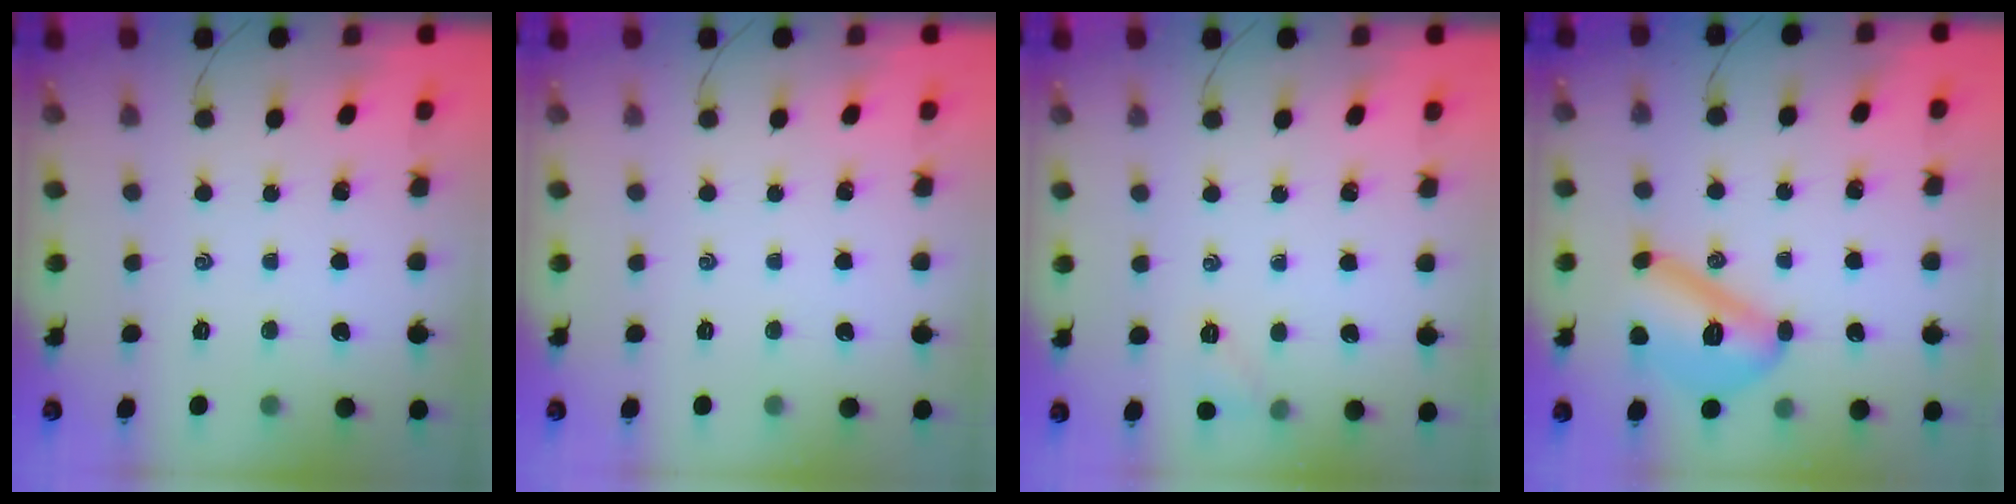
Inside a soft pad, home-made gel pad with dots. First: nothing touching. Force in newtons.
{"total": 0.0}
{"total": 5.9, "press": 5.7, "slide": 1.7}
{"total": 14.5, "press": 14.5, "slide": 1.0}